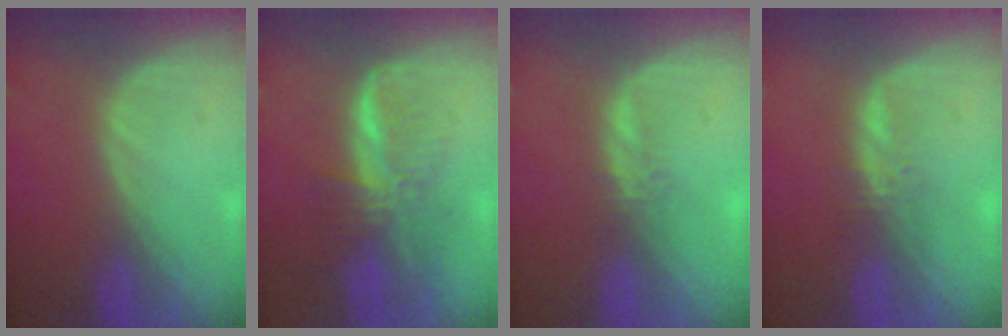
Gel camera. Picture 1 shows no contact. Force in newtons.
{"total": 8.1, "press": 6.9, "slide": 4.2}
{"total": 1.3, "press": 1.2, "slide": 0.5}
{"total": 2.2, "press": 2.1, "slide": 0.2}